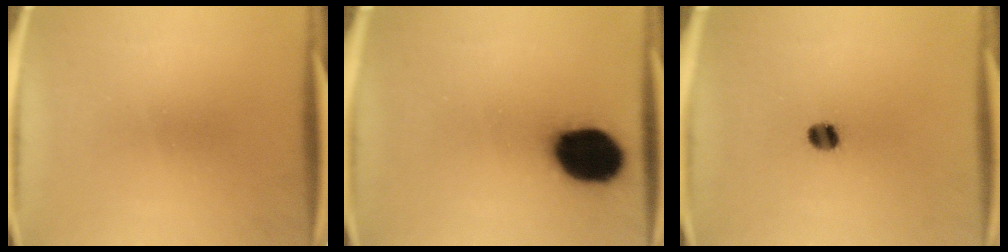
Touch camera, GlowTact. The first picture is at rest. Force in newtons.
{"total": 18.2}
{"total": 3.5}